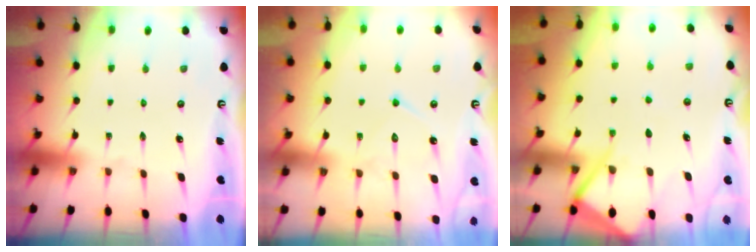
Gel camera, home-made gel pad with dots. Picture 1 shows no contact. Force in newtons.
{"total": 9.7, "press": 9.7, "slide": 0.9}
{"total": 10.1, "press": 10.0, "slide": 0.9}